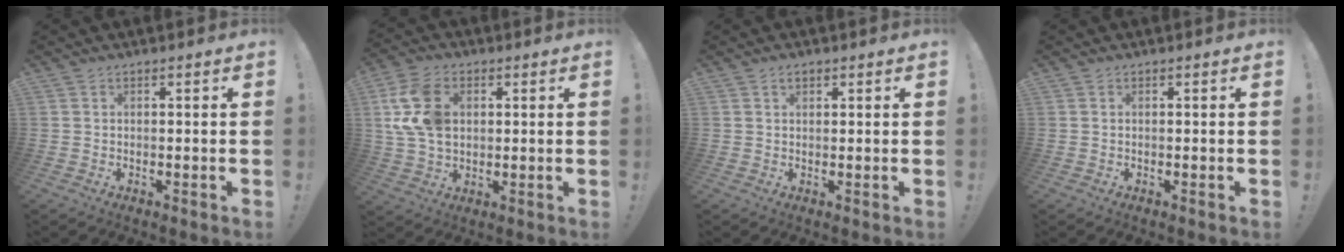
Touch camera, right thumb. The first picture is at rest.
{"total": 14.6, "force": [2.9, 10.4, 9.9], "torque": [-0.196, 0.004, 0.059]}
{"total": 1.8, "force": [1.0, 1.0, 1.0], "torque": [-0.022, 0.004, 0.018]}
{"total": 0.0}